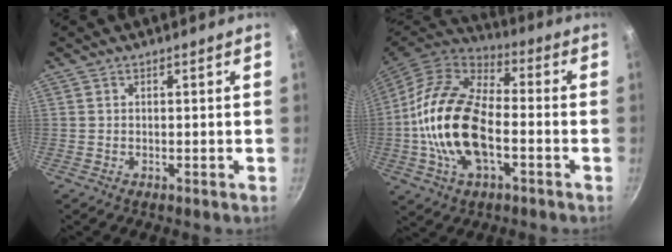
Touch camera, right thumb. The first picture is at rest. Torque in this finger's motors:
{"motor_torque": [-0.50, 1.73, 2.17, -0.60, 0.57]}